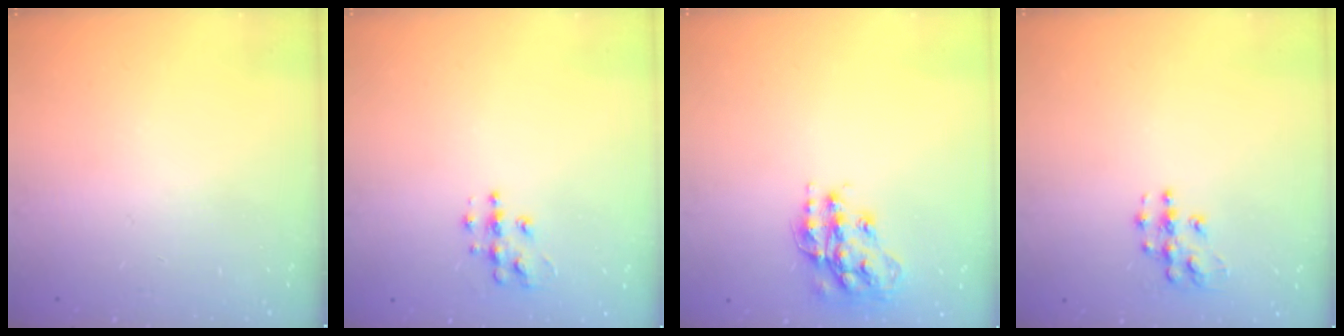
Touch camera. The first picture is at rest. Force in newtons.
{"total": 7.0, "press": 7.0, "slide": 0.3}
{"total": 14.6, "press": 14.5, "slide": 0.7}
{"total": 8.2, "press": 8.2, "slide": 0.4}